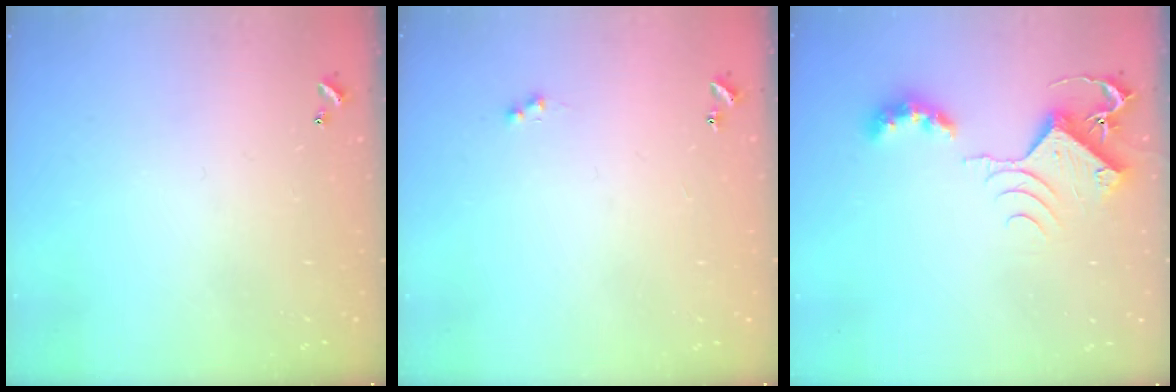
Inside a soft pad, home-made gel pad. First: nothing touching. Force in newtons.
{"total": 1.2, "press": 1.1, "slide": 0.6}
{"total": 7.8, "press": 7.7, "slide": 0.5}